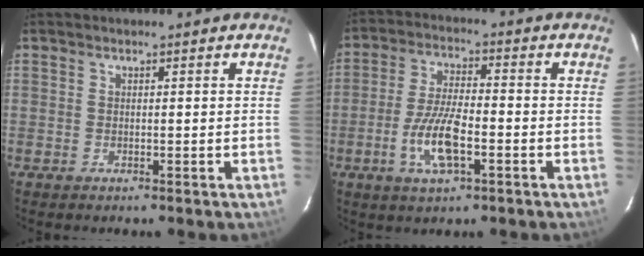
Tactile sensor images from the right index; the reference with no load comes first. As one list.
[{"total": 9.4, "force": [-3.5, 3.0, 8.2], "torque": [-0.170, -0.002, -0.068]}]